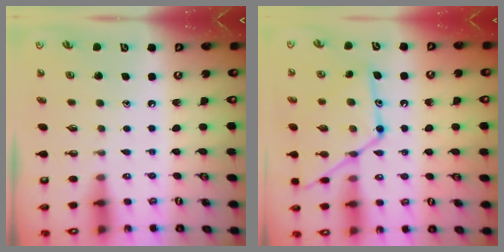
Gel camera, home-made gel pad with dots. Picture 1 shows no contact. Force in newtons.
{"total": 16.5, "press": 16.5, "slide": 1.3}